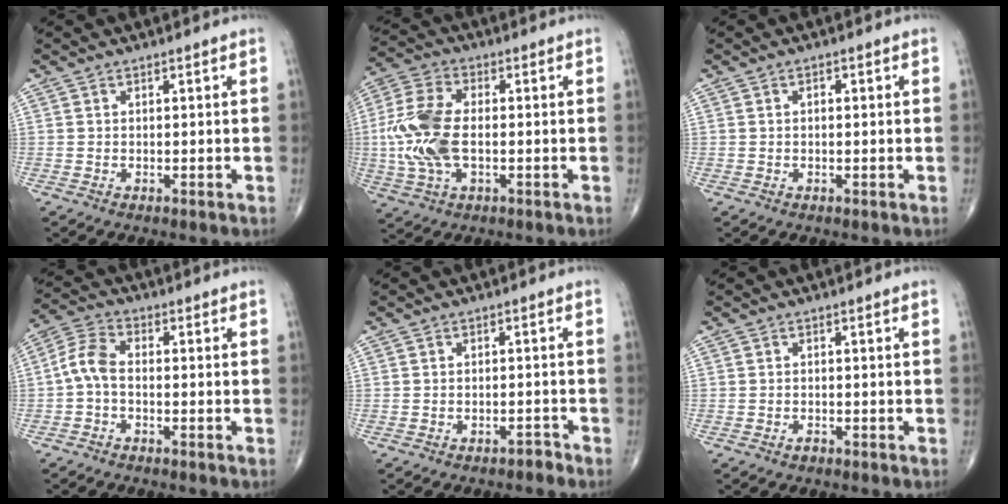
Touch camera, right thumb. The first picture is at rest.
{"total": 13.0, "force": [-1.0, 7.0, 10.9], "torque": [-0.250, 0.010, -0.022]}
{"total": 0.9, "force": [0.1, 0.4, 0.7], "torque": [-0.012, 0.002, 0.000]}
{"total": 5.5, "force": [-1.1, 2.9, 4.5], "torque": [-0.099, 0.020, -0.034]}
{"total": 1.5, "force": [-1.3, 0.6, 0.3], "torque": [-0.003, 0.011, -0.019]}
{"total": 0.9, "force": [-0.6, 0.5, 0.4], "torque": [-0.006, 0.004, -0.011]}